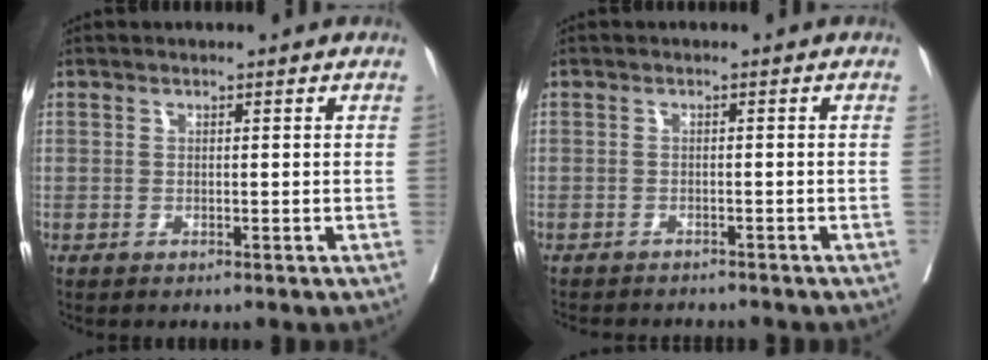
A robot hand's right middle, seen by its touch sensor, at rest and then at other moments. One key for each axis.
{"total": 6.9, "fx": -6.4, "fy": 1.4, "fz": 2.0, "tx": -0.028, "ty": -0.007, "tz": -0.083}